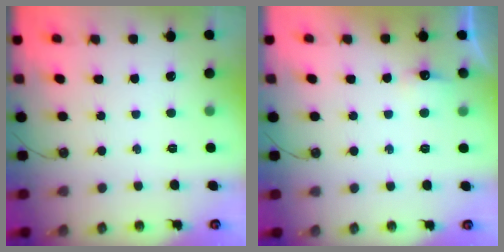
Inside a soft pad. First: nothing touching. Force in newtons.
{"total": 4.4, "press": 4.3, "slide": 0.8}